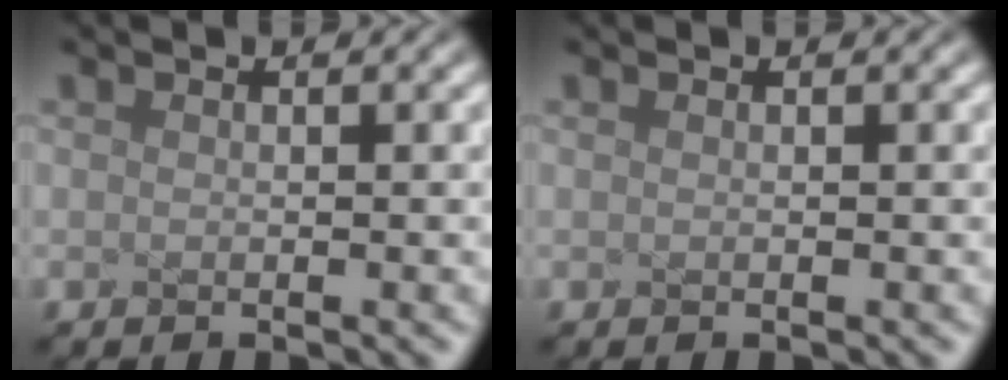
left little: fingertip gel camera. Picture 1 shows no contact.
{"total": 0.0}